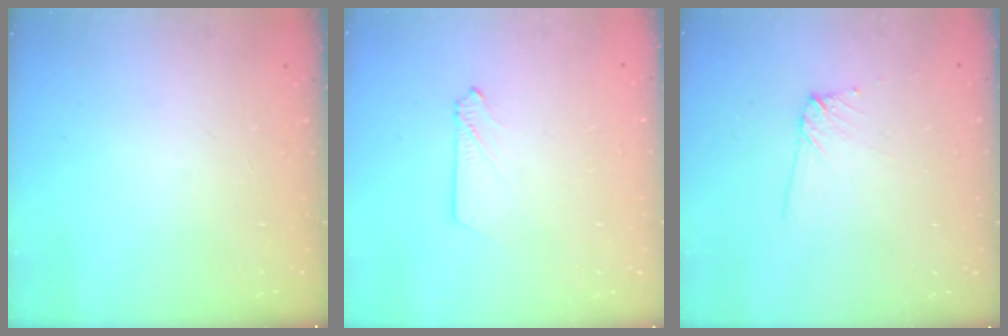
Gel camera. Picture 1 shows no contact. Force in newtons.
{"total": 2.6, "press": 2.6, "slide": 0.3}
{"total": 6.3, "press": 6.3, "slide": 0.8}